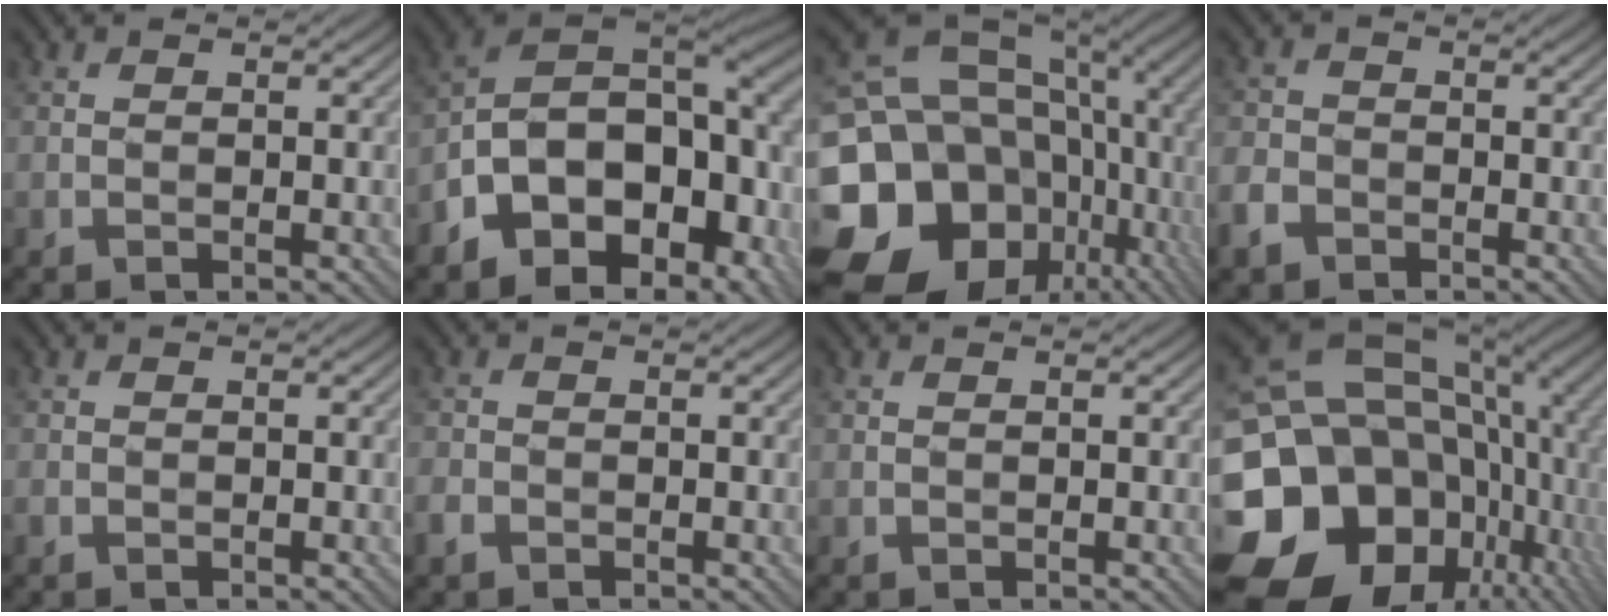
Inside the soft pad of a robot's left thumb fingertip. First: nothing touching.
{"total": 16.5, "force": [-5.8, 10.2, 11.5], "torque": [-0.209, -0.019, -0.092]}
{"total": 22.6, "force": [-6.0, 18.5, 11.6], "torque": [-0.248, -0.020, -0.091]}
{"total": 3.6, "force": [-2.2, 2.5, 1.3], "torque": [-0.041, -0.003, -0.051]}
{"total": 0.7, "force": [-0.4, 0.4, 0.4], "torque": [-0.012, 0.000, -0.008]}
{"total": 2.2, "force": [-1.3, 1.4, 1.1], "torque": [-0.030, -0.002, -0.032]}
{"total": 0.0}
{"total": 22.7, "force": [-3.9, 18.6, 12.4], "torque": [-0.267, 0.000, -0.065]}